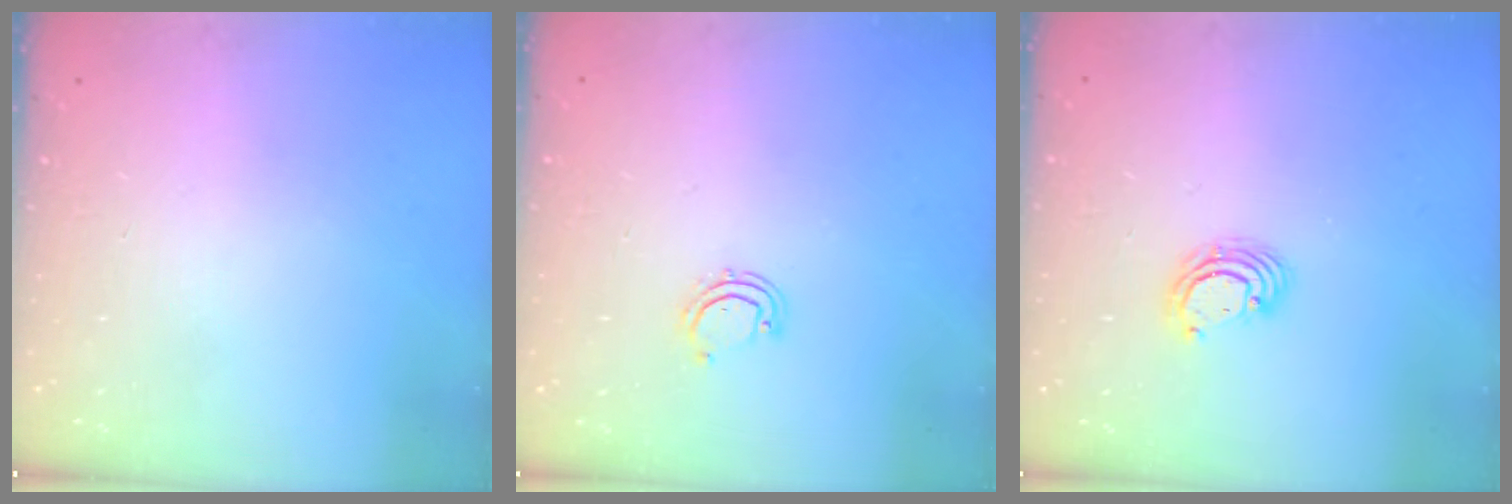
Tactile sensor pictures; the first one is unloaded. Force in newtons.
{"total": 4.8, "press": 4.5, "slide": 1.8}
{"total": 3.3, "press": 3.3, "slide": 0.2}